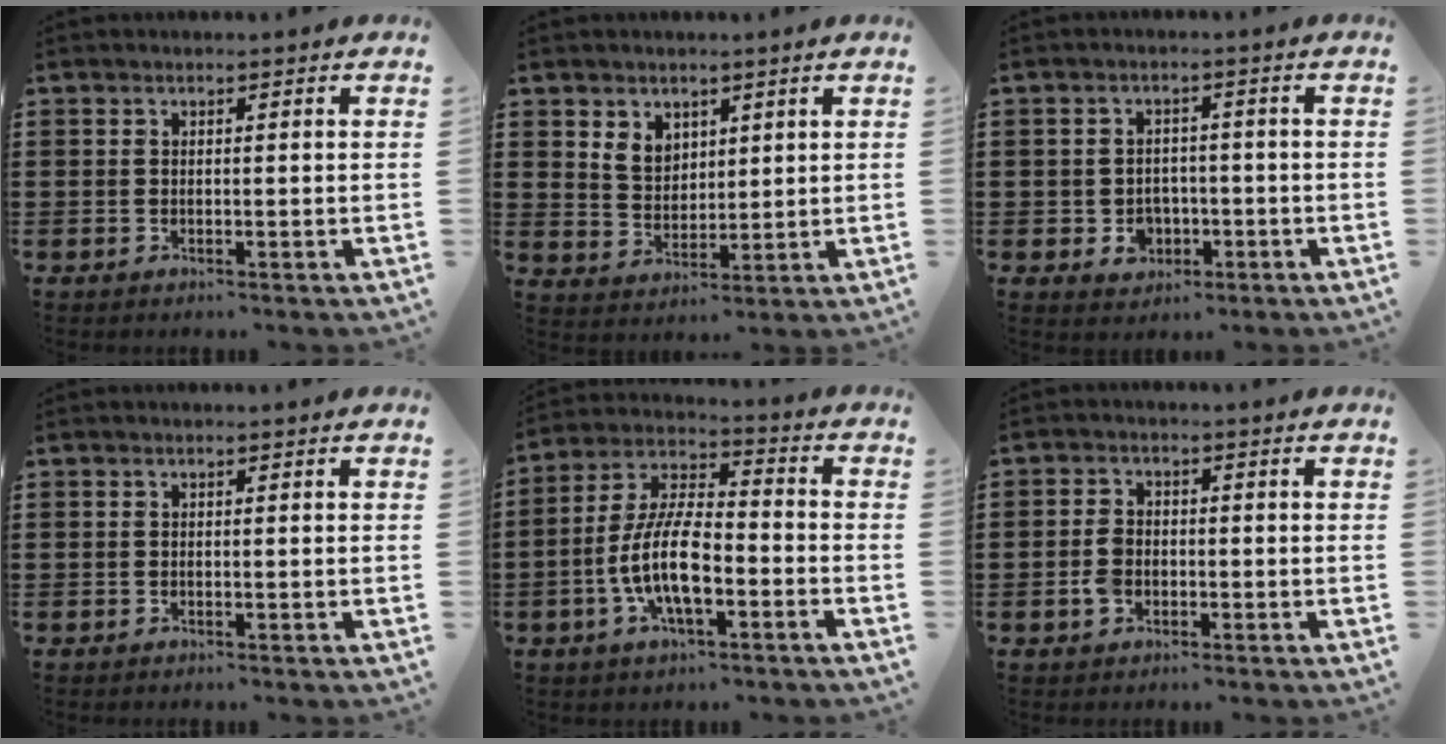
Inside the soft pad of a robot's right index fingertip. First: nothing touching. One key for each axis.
{"total": 4.5, "fx": 2.9, "fy": 3.4, "fz": 1.0, "tx": -0.028, "ty": 0.006, "tz": 0.052}
{"total": 3.3, "fx": -1.1, "fy": 2.9, "fz": 1.1, "tx": -0.031, "ty": 0.005, "tz": -0.025}
{"total": 0.0}
{"total": 10.2, "fx": -3.6, "fy": 3.7, "fz": 8.8, "tx": -0.205, "ty": -0.007, "tz": -0.073}
{"total": 3.2, "fx": -1.0, "fy": 2.2, "fz": 2.1, "tx": -0.055, "ty": -0.002, "tz": -0.022}